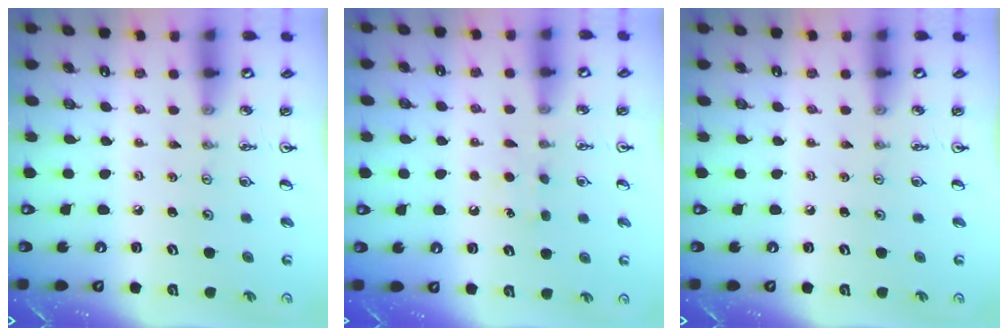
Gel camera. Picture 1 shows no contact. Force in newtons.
{"total": 5.9, "press": 5.8, "slide": 0.6}
{"total": 0.0}